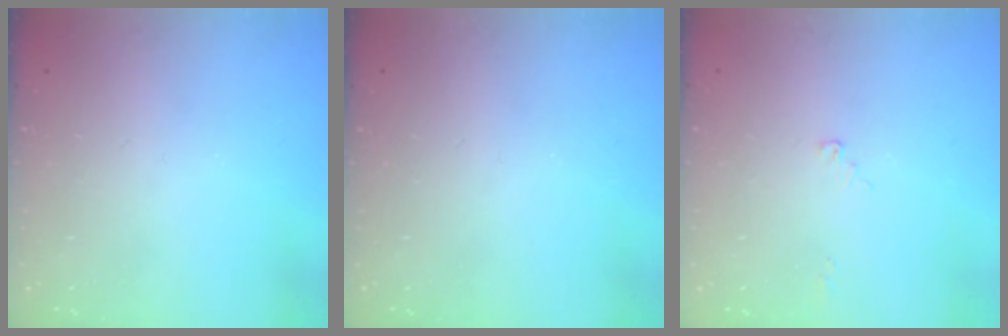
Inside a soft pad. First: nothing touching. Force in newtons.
{"total": 0.0}
{"total": 2.1, "press": 2.1, "slide": 0.2}